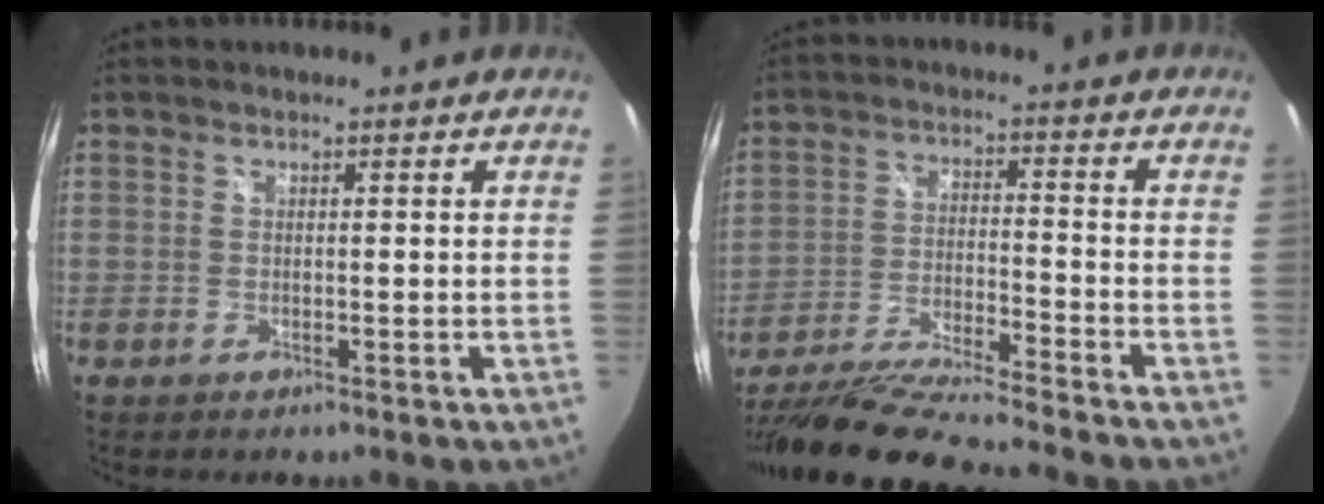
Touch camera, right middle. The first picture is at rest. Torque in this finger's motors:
{"motor_torque": [1.07, -1.07, 0.26, 0.11]}